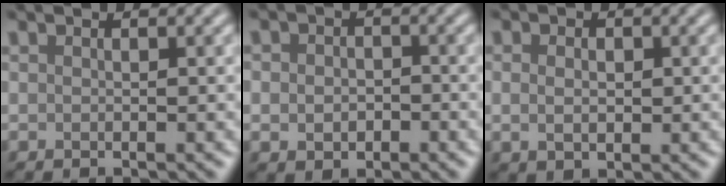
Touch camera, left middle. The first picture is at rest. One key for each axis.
{"total": 2.8, "fx": -0.5, "fy": 2.3, "fz": 1.6, "tx": -0.012, "ty": -0.008, "tz": -0.011}
{"total": 2.2, "fx": 0.1, "fy": 1.6, "fz": 1.5, "tx": -0.026, "ty": 0.002, "tz": 0.005}